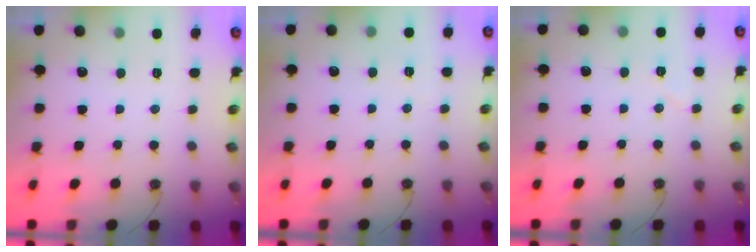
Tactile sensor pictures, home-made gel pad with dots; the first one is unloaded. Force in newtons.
{"total": 2.2, "press": 2.1, "slide": 0.7}
{"total": 4.2, "press": 4.0, "slide": 1.4}